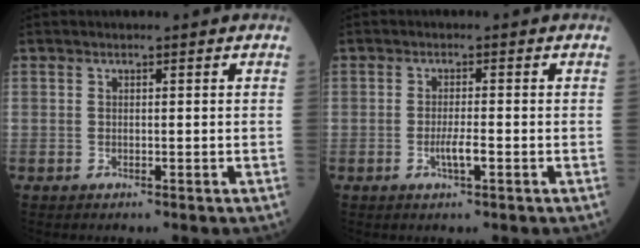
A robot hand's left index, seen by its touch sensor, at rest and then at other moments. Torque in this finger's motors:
{"motor_torque": [0.80, 0.09, 0.30, 0.08]}